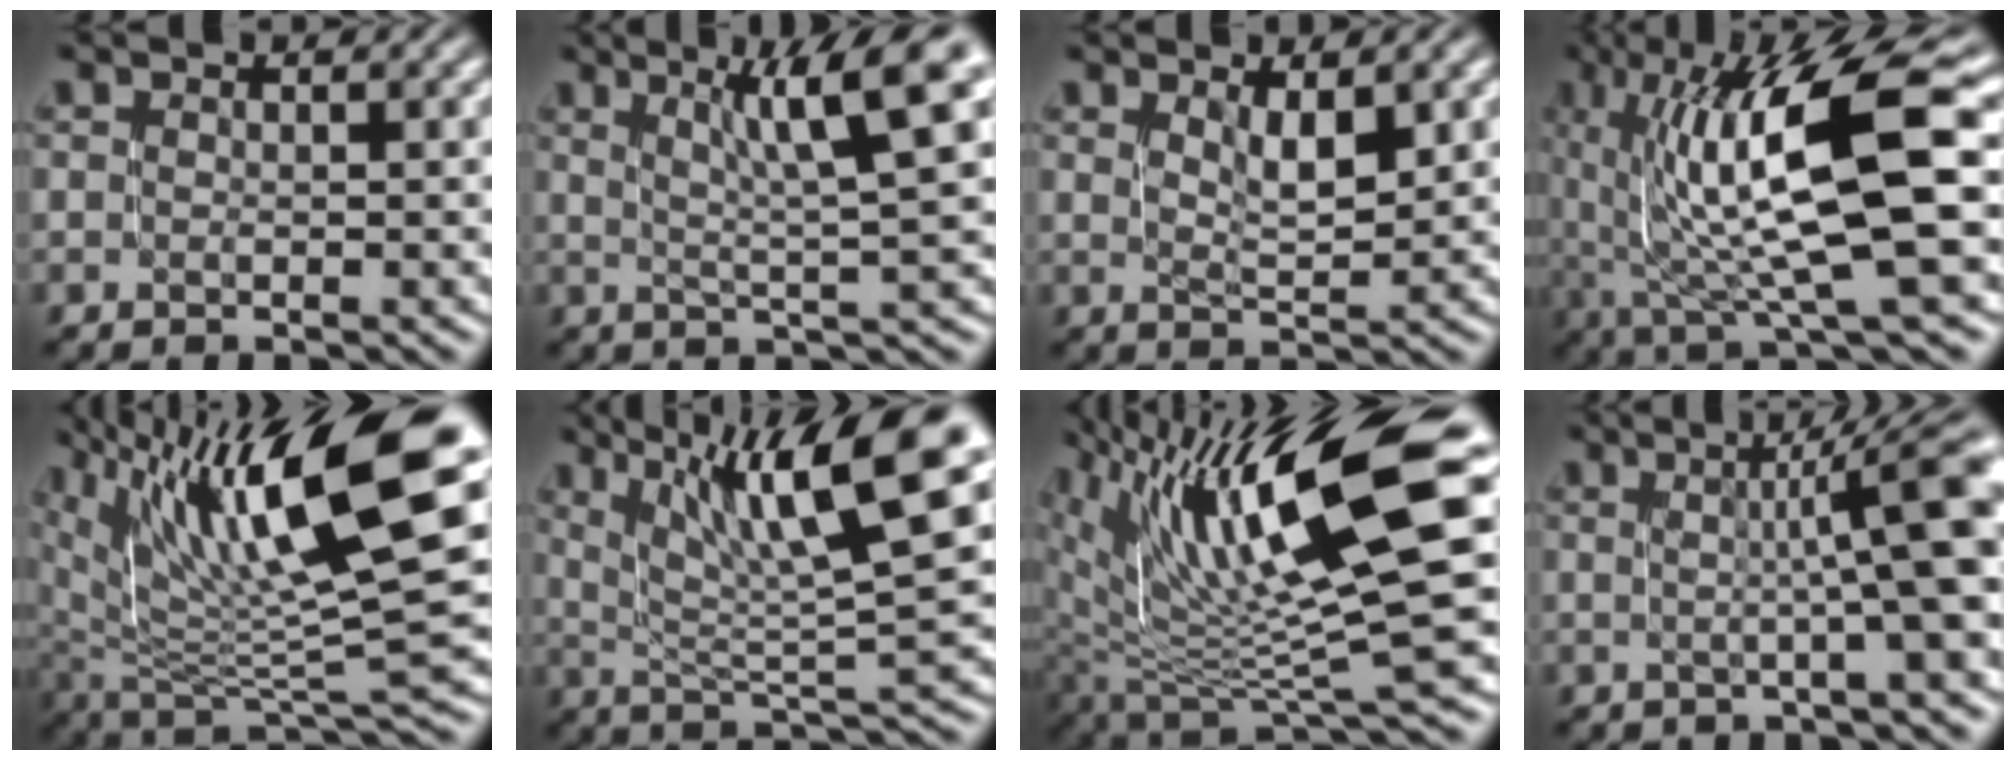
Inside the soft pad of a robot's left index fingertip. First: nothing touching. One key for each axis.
{"total": 8.5, "fx": 3.5, "fy": 1.2, "fz": 7.6, "tx": -0.094, "ty": 0.018, "tz": 0.058}
{"total": 2.6, "fx": 1.2, "fy": 0.8, "fz": 2.2, "tx": -0.038, "ty": -0.006, "tz": 0.024}
{"total": 11.9, "fx": 1.7, "fy": 3.0, "fz": 11.4, "tx": -0.190, "ty": 0.006, "tz": 0.033}
{"total": 15.3, "fx": 6.7, "fy": 4.3, "fz": 13.0, "tx": -0.227, "ty": 0.016, "tz": 0.125}
{"total": 11.4, "fx": 5.0, "fy": 2.3, "fz": 10.0, "tx": -0.150, "ty": 0.015, "tz": 0.088}
{"total": 13.6, "fx": 5.8, "fy": 3.5, "fz": 11.8, "tx": -0.212, "ty": 0.003, "tz": 0.118}
{"total": 7.9, "fx": 0.8, "fy": 1.1, "fz": 7.7, "tx": -0.094, "ty": 0.015, "tz": 0.009}